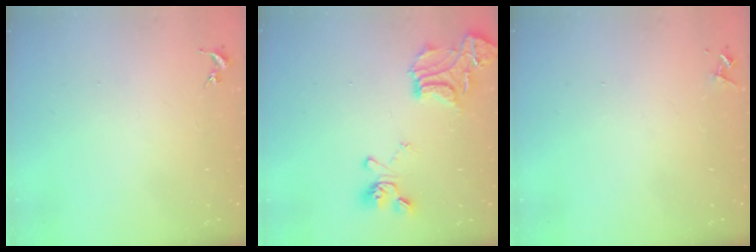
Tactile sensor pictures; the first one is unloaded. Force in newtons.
{"total": 17.7, "press": 17.7, "slide": 1.6}
{"total": 4.2, "press": 4.2, "slide": 0.5}